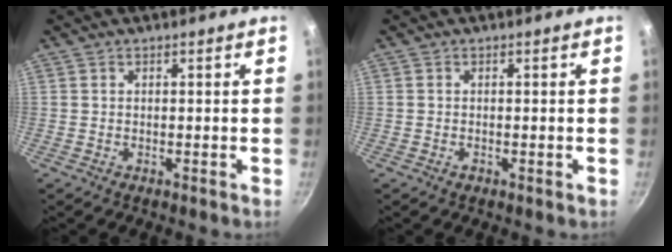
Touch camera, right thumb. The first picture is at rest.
{"total": 0.6, "force": [-0.3, 0.3, 0.5], "torque": [-0.007, 0.002, -0.007]}